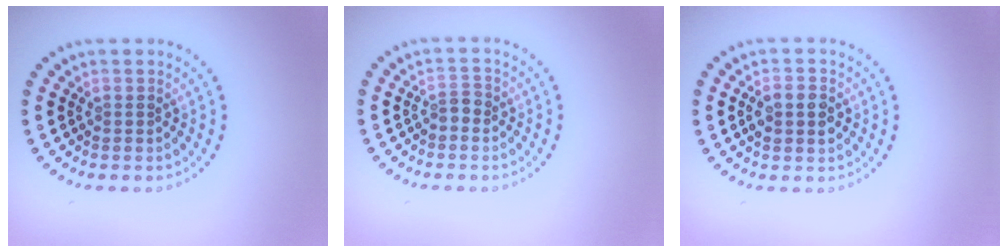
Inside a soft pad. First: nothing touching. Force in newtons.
{"total": 1.1, "press": 0.9, "slide": 0.6}
{"total": 2.3, "press": 2.3, "slide": 0.0}